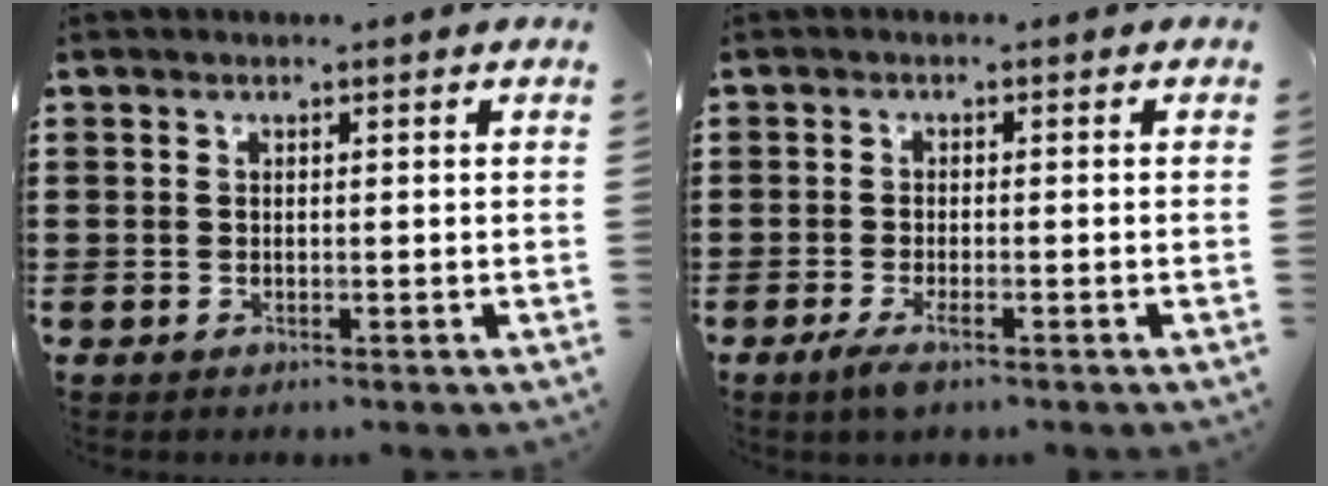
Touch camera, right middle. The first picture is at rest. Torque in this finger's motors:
{"motor_torque": [1.91, 0.23, 0.37, 0.09]}